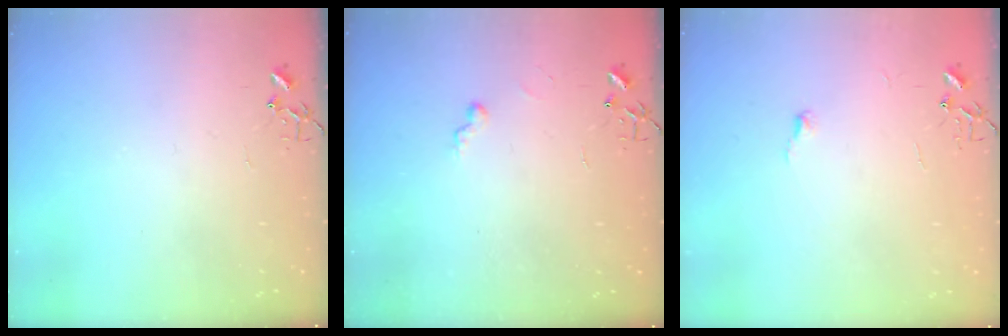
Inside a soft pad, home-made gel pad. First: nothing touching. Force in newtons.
{"total": 5.5, "press": 5.5, "slide": 0.5}
{"total": 3.1, "press": 3.0, "slide": 0.4}